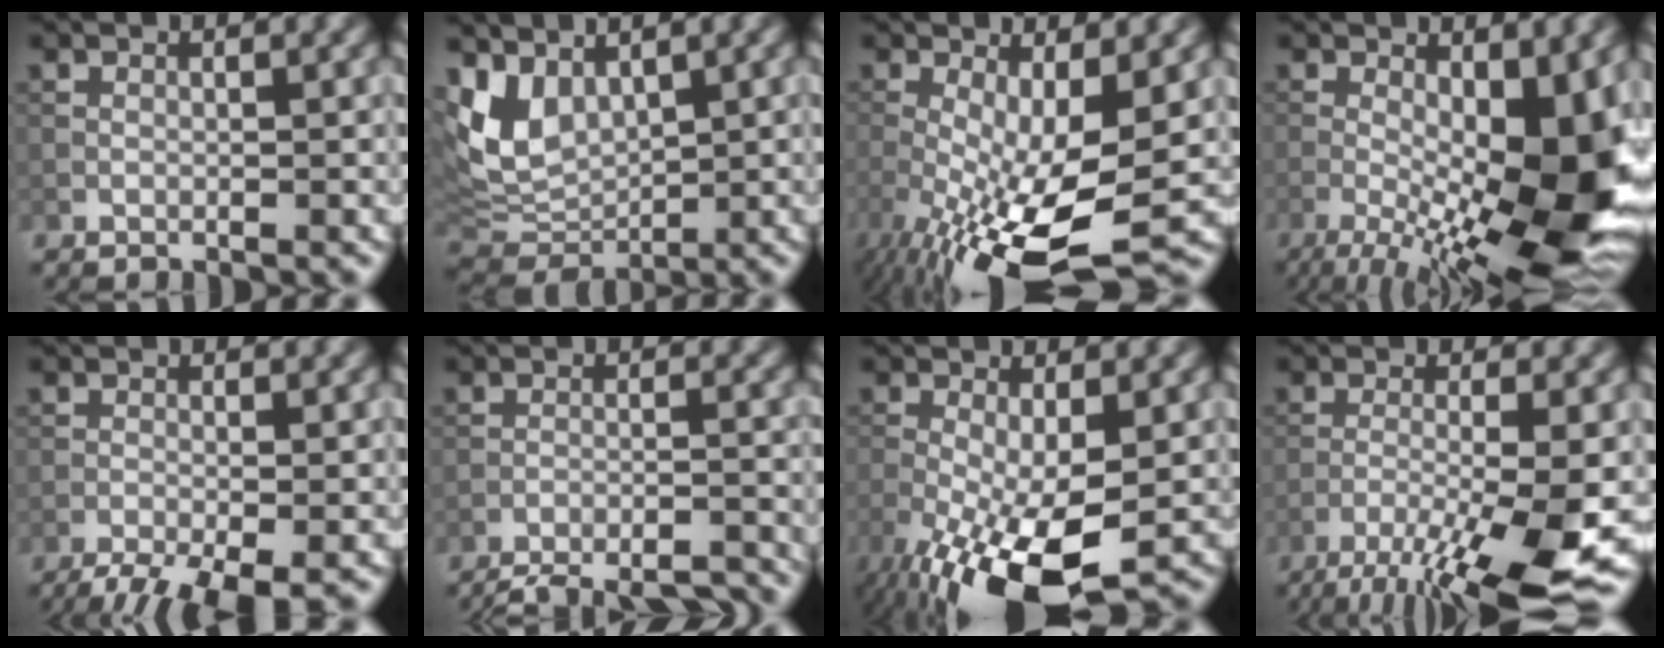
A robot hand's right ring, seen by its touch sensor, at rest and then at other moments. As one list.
[{"total": 6.3, "force": [2.8, 4.0, 3.9], "torque": [-0.090, -0.016, 0.062]}, {"total": 11.7, "force": [-3.7, 3.4, 10.6], "torque": [-0.216, -0.024, -0.055]}, {"total": 15.7, "force": [-3.6, 5.8, 14.2], "torque": [-0.225, -0.008, -0.051]}, {"total": 6.4, "force": [-4.8, 1.6, 4.0], "torque": [-0.083, -0.034, -0.076]}, {"total": 12.4, "force": [-11.8, 2.5, 2.7], "torque": [-0.034, 0.001, -0.154]}, {"total": 9.9, "force": [-4.3, 3.5, 8.2], "torque": [-0.182, -0.032, -0.070]}, {"total": 10.0, "force": [-5.7, 1.4, 8.1], "torque": [-0.141, -0.008, -0.093]}]